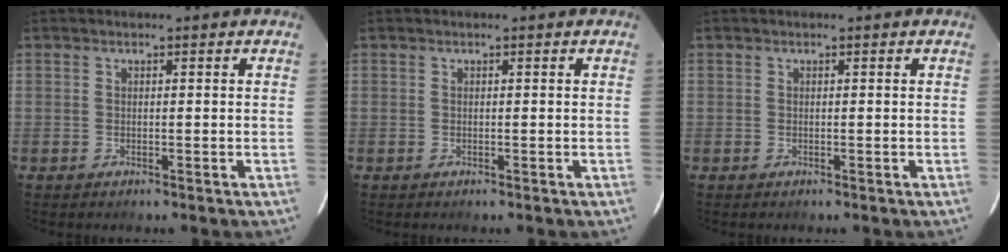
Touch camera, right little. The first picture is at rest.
{"total": 0.0}
{"total": 0.0}